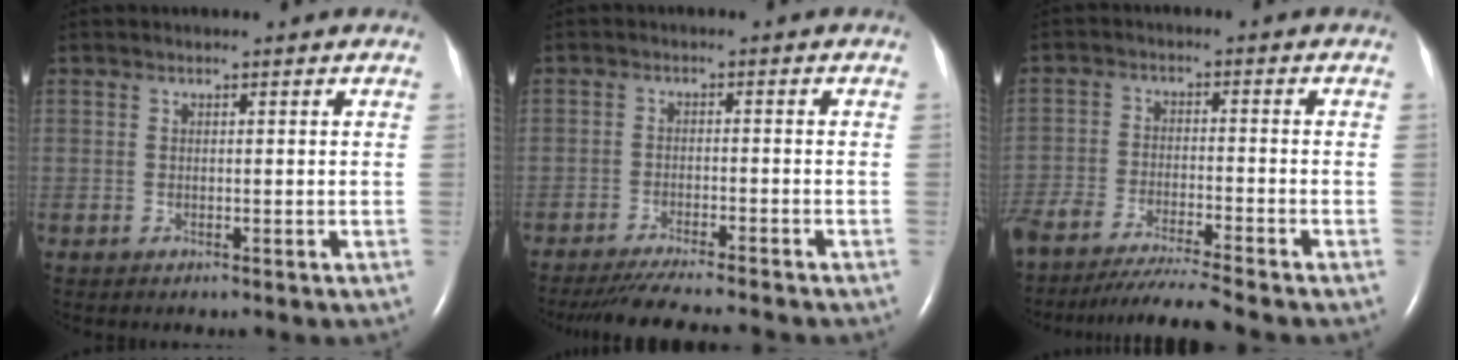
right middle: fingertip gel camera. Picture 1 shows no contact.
{"total": 9.0, "force": [-8.1, -0.3, 3.9], "torque": [-0.051, -0.024, -0.131]}
{"total": 10.1, "force": [-9.2, -1.6, 3.8], "torque": [-0.054, -0.024, -0.158]}